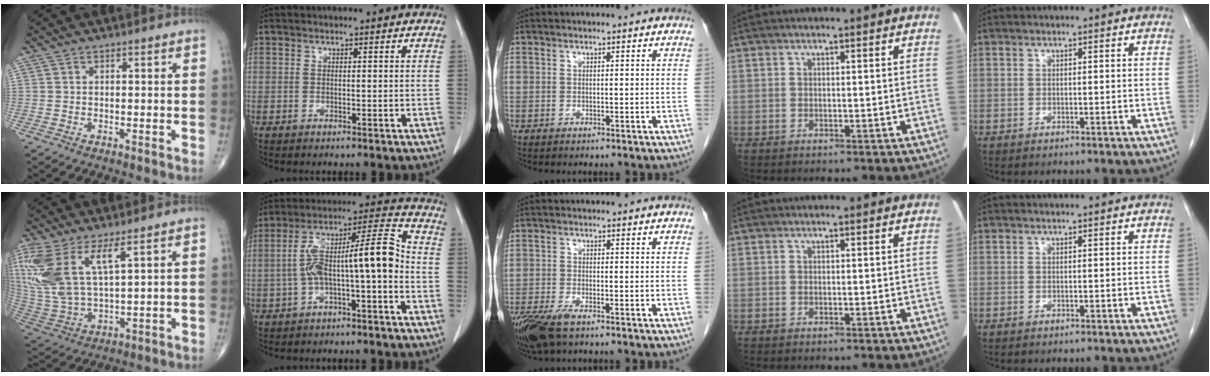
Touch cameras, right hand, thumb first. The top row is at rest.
{"thumb": {"total": 15.7, "force": [7.2, 5.6, 12.8], "torque": [-0.299, -0.029, 0.161]}, "index": {"total": 11.9, "force": [-2.2, 1.7, 11.6], "torque": [-0.198, 0.047, -0.033]}, "middle": {"total": 7.0, "force": [-4.8, 2.1, 4.7], "torque": [-0.093, -0.017, -0.087]}}